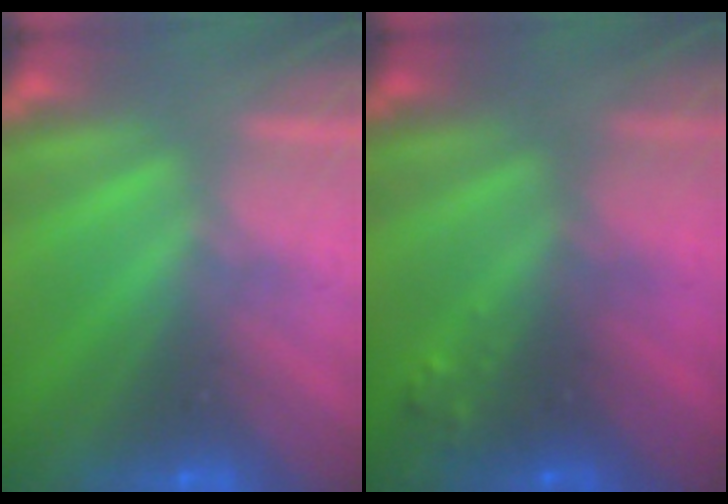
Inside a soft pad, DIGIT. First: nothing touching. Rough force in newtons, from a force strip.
{"total": 7.7}